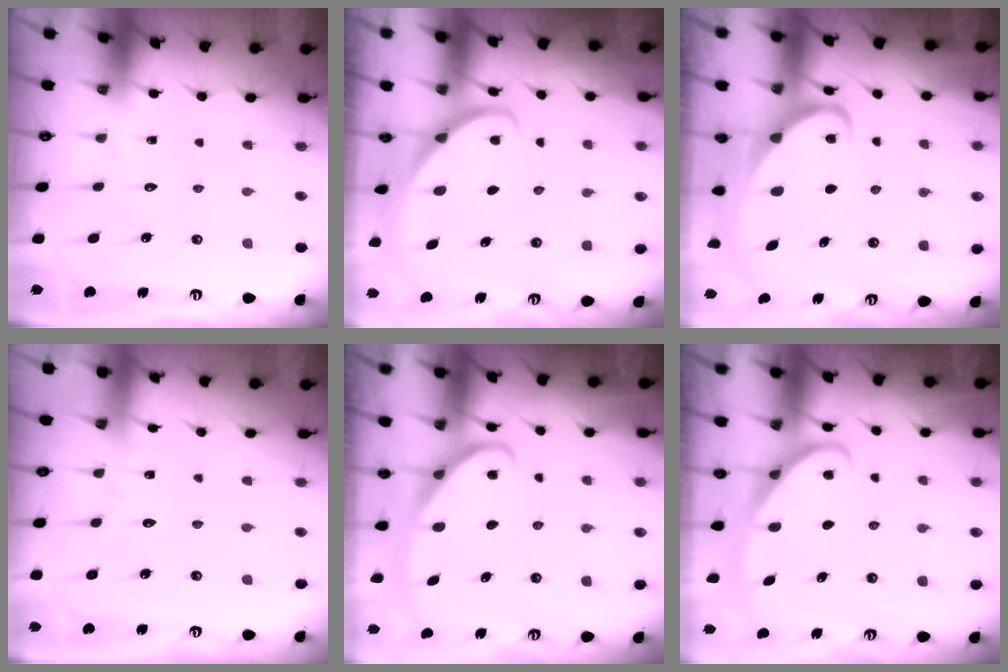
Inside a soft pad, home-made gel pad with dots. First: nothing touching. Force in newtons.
{"total": 1.5, "press": 1.5, "slide": 0.0}
{"total": 3.0, "press": 3.0, "slide": 0.4}
{"total": 4.1, "press": 4.1, "slide": 0.5}
{"total": 2.8, "press": 2.8, "slide": 0.4}
{"total": 2.9, "press": 2.8, "slide": 0.4}